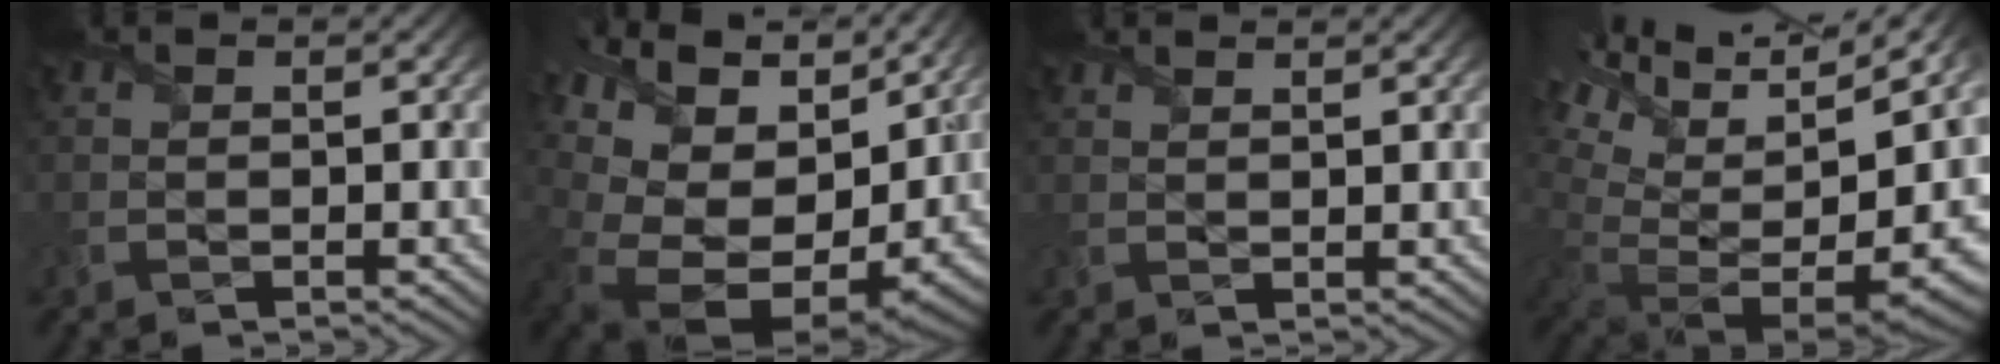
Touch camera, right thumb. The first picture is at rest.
{"total": 17.6, "force": [3.8, 11.8, 12.5], "torque": [-0.231, -0.007, 0.122]}
{"total": 1.5, "force": [1.4, -0.2, 0.4], "torque": [-0.011, 0.000, 0.031]}
{"total": 17.2, "force": [4.1, 9.6, 13.7], "torque": [-0.265, 0.021, 0.110]}